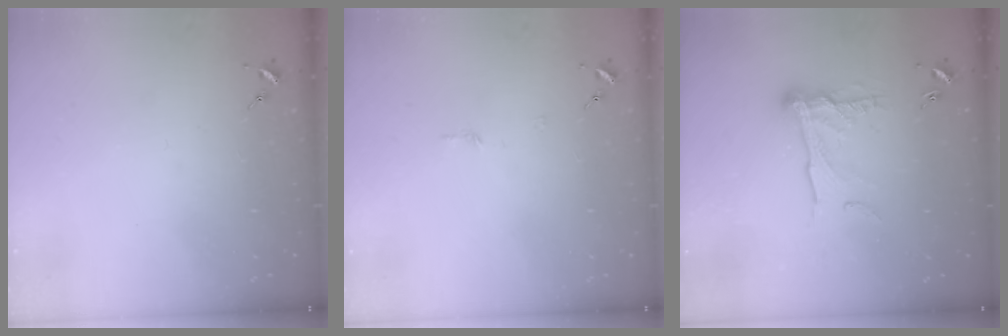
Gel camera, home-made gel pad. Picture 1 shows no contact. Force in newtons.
{"total": 2.7, "press": 2.7, "slide": 0.2}
{"total": 13.3, "press": 13.2, "slide": 1.2}